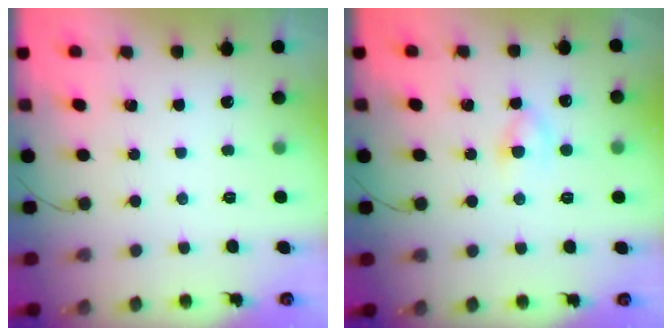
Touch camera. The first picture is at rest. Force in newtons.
{"total": 3.6, "press": 3.4, "slide": 1.2}